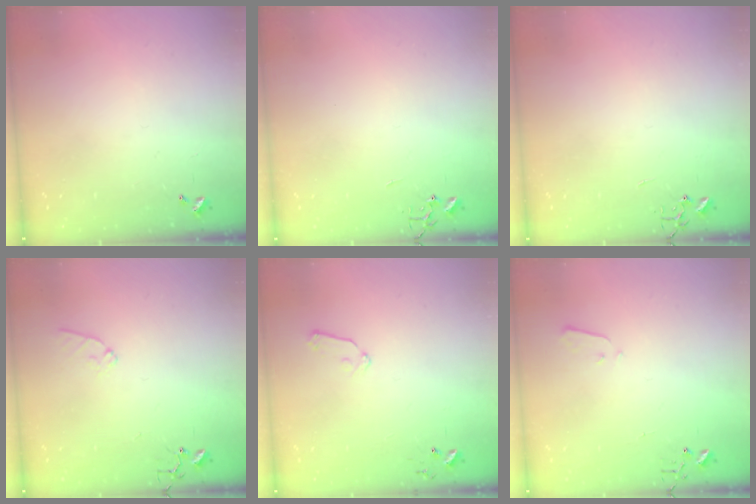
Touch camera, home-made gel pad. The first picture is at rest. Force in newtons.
{"total": 0.0}
{"total": 0.0}
{"total": 6.4, "press": 6.4, "slide": 0.6}
{"total": 6.5, "press": 6.4, "slide": 1.0}
{"total": 1.9, "press": 1.9, "slide": 0.4}